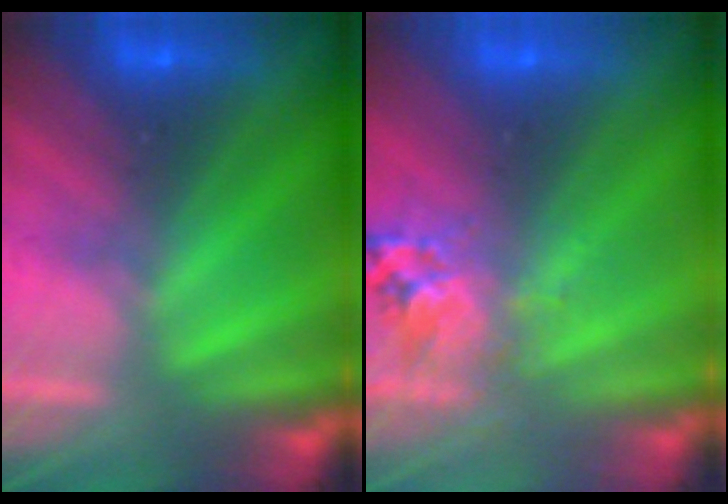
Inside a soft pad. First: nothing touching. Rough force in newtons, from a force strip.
{"total": 2.7}